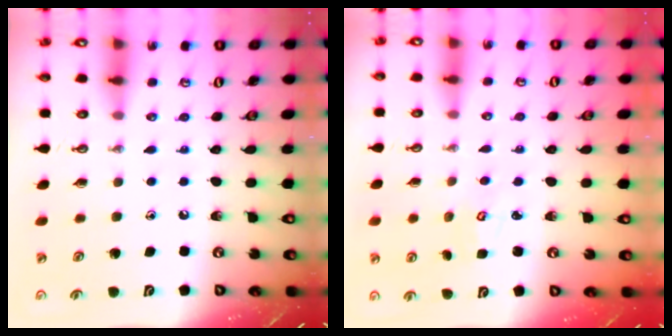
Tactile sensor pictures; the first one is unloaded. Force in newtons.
{"total": 2.1, "press": 2.1, "slide": 0.2}